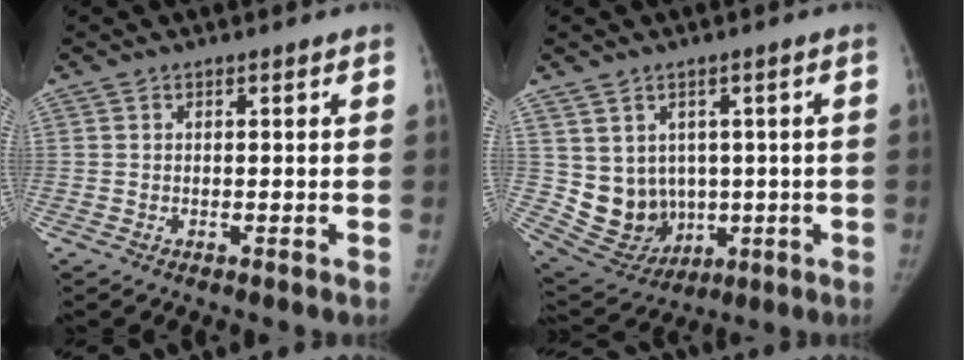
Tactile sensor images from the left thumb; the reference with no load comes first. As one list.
[{"total": 10.3, "force": [0.7, 9.0, 4.8], "torque": [-0.052, -0.006, 0.048]}]